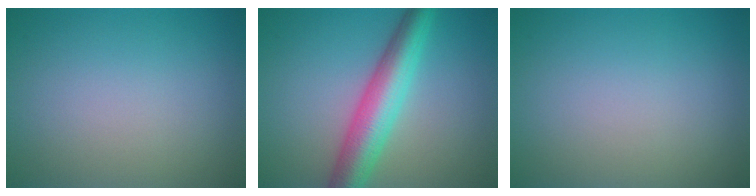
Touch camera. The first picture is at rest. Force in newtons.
{"total": 6.4, "press": 6.3, "slide": 0.2}
{"total": 0.0}